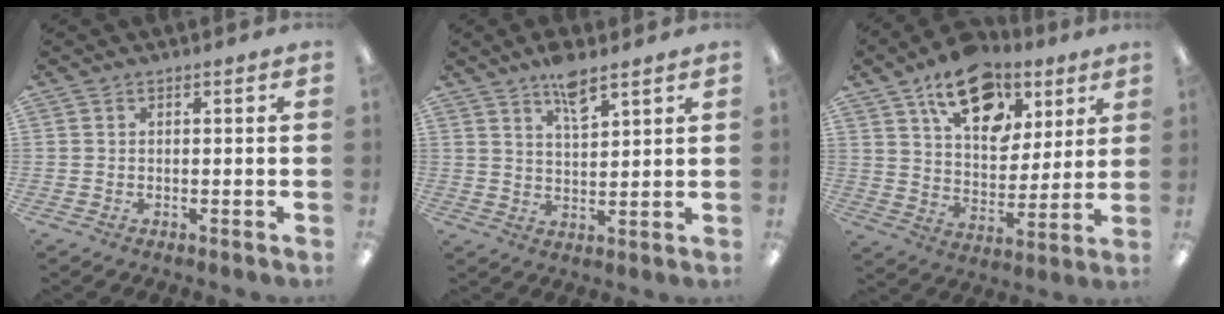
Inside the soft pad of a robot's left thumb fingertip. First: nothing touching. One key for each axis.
{"total": 6.8, "fx": 5.1, "fy": 2.0, "fz": 4.1, "tx": -0.062, "ty": -0.029, "tz": 0.084}
{"total": 17.0, "fx": 10.5, "fy": 9.9, "fz": 9.0, "tx": -0.133, "ty": -0.048, "tz": 0.185}